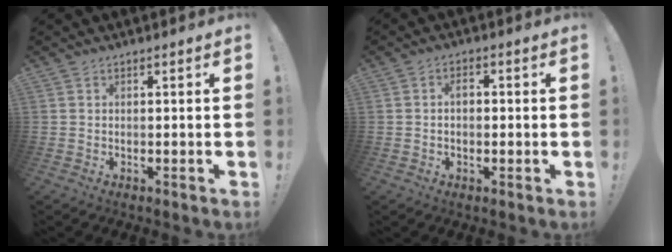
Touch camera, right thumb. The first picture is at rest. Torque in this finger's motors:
{"motor_torque": [0.22, -0.31, -0.01, 0.22, -0.01]}